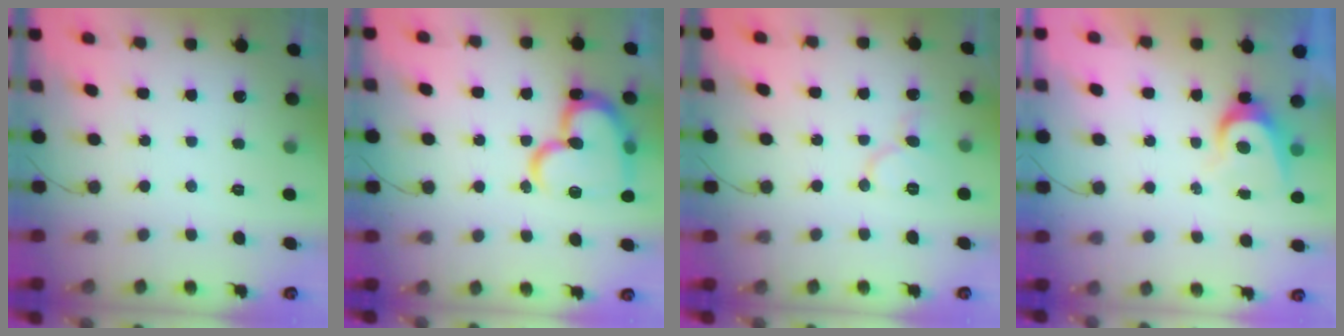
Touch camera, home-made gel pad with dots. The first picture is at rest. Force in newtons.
{"total": 21.6, "press": 21.5, "slide": 2.3}
{"total": 8.4, "press": 8.3, "slide": 0.9}
{"total": 6.2, "press": 6.1, "slide": 0.7}